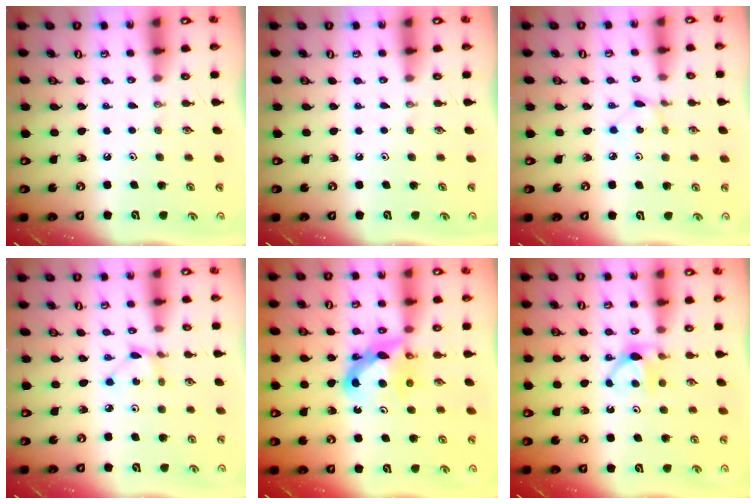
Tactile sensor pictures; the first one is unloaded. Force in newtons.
{"total": 0.0}
{"total": 1.3, "press": 1.3, "slide": 0.2}
{"total": 2.2, "press": 2.2, "slide": 0.3}
{"total": 7.5, "press": 7.5, "slide": 0.1}
{"total": 5.4, "press": 5.3, "slide": 0.8}